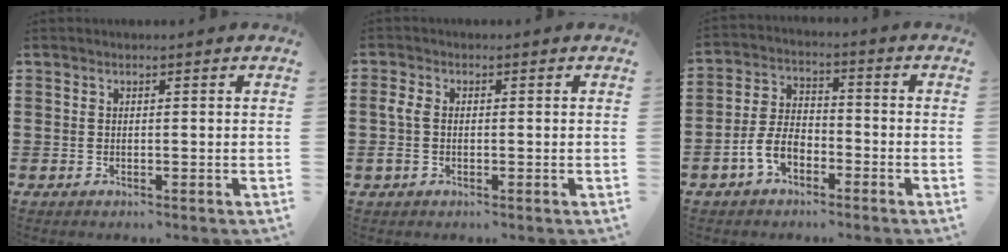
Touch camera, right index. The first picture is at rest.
{"total": 2.5, "force": [-0.4, 1.6, 1.9], "torque": [-0.053, -0.003, -0.013]}
{"total": 5.9, "force": [-3.0, 3.3, 3.8], "torque": [-0.094, 0.003, -0.062]}